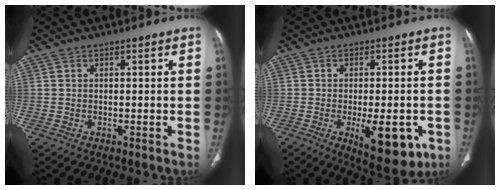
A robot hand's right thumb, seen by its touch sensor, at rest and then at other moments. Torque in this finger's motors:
{"motor_torque": [0.87, 1.14, -0.08, 0.04, 0.24]}